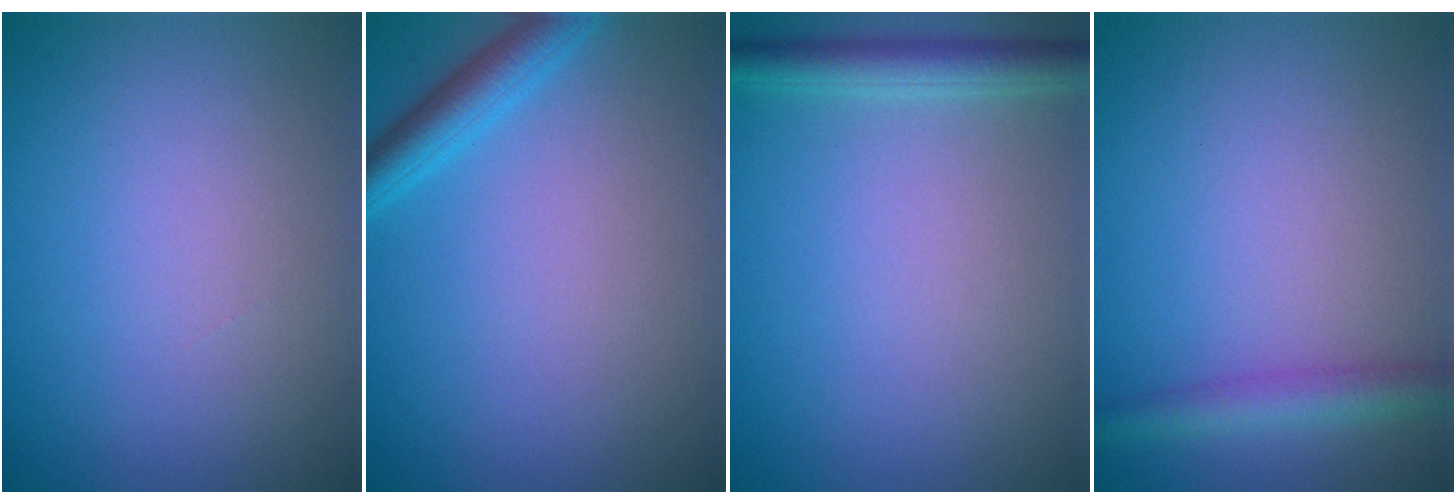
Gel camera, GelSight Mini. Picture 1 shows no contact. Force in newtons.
{"total": 2.8, "press": 2.8, "slide": 0.1}
{"total": 2.8, "press": 2.8, "slide": 0.2}
{"total": 2.9, "press": 2.9, "slide": 0.1}